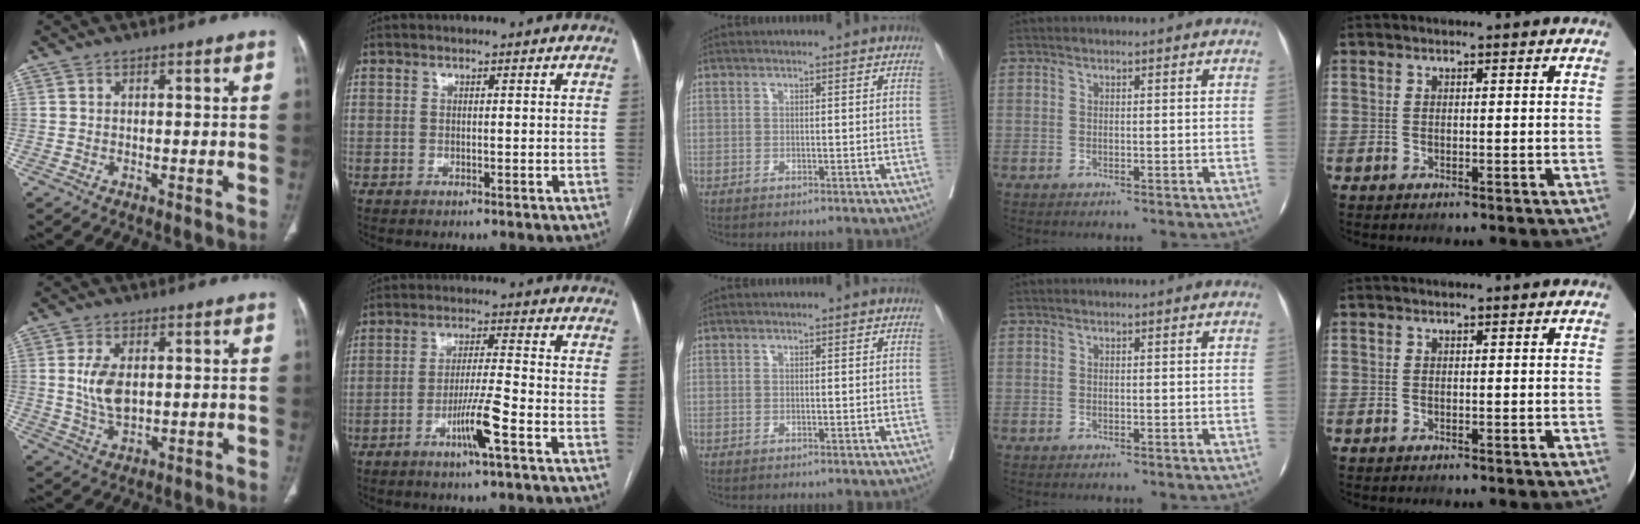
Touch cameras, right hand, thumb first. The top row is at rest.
{"thumb": {"total": 6.7, "force": [1.0, 3.8, 5.5], "torque": [-0.107, -0.007, 0.023]}, "index": {"total": 6.7, "force": [-3.3, -0.4, 5.8], "torque": [-0.110, -0.004, -0.060]}}